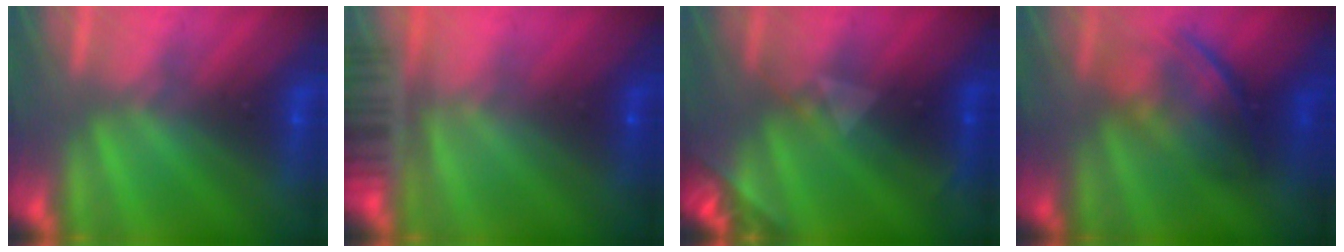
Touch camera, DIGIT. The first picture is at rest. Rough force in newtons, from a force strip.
{"total": 11.6}
{"total": 2.4}
{"total": 6.7}